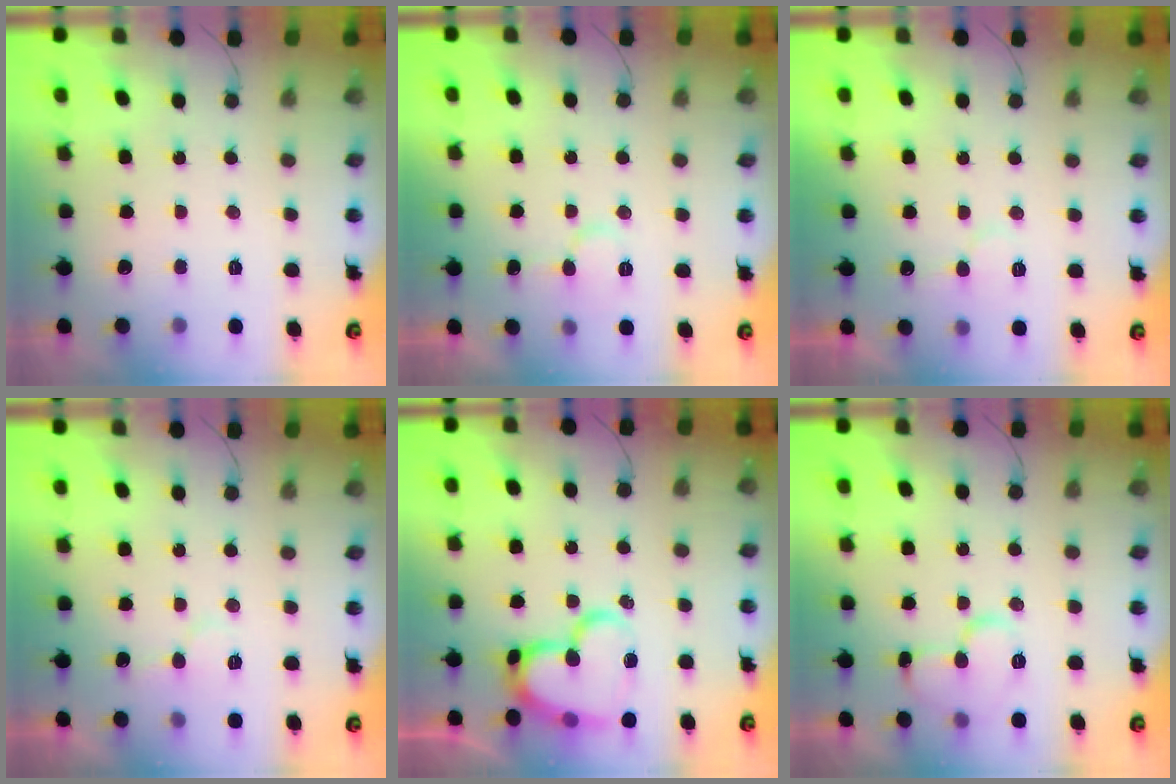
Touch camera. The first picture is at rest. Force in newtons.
{"total": 7.4, "press": 7.4, "slide": 0.5}
{"total": 6.7, "press": 6.7, "slide": 0.5}
{"total": 5.5, "press": 5.5, "slide": 0.5}
{"total": 18.2, "press": 18.1, "slide": 1.8}
{"total": 10.1, "press": 10.1, "slide": 1.1}